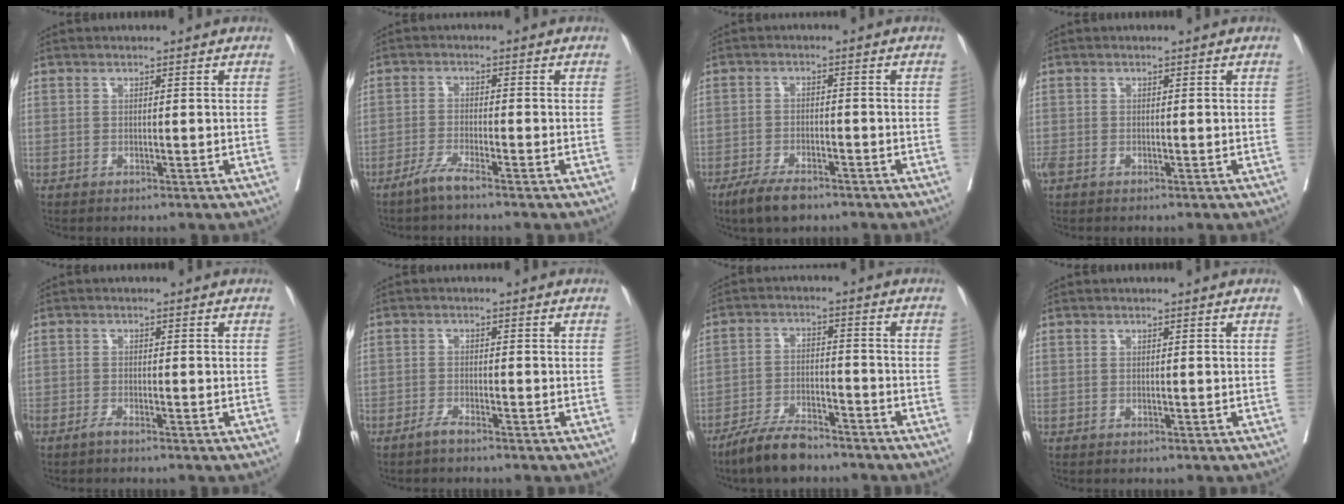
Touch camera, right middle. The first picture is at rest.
{"total": 3.3, "force": [-2.6, -0.4, 2.1], "torque": [-0.044, -0.006, -0.055]}
{"total": 5.6, "force": [-4.2, 1.7, 3.2], "torque": [-0.062, -0.006, -0.074]}
{"total": 1.6, "force": [-0.9, 1.0, 0.9], "torque": [-0.028, -0.004, -0.015]}
{"total": 1.2, "force": [-1.0, -0.1, 0.6], "torque": [-0.013, -0.001, -0.020]}
{"total": 1.7, "force": [-1.4, -0.2, 0.8], "torque": [-0.019, -0.001, -0.030]}
{"total": 7.4, "force": [-6.3, 1.8, 3.5], "torque": [-0.069, -0.013, -0.117]}
{"total": 0.0}